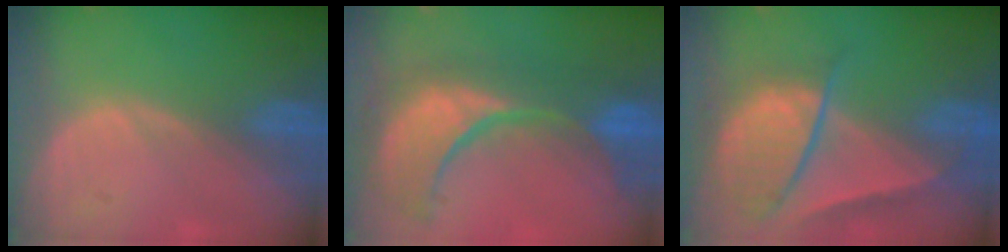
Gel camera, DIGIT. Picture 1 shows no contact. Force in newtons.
{"total": 12.6, "press": 11.2, "slide": 5.7}
{"total": 9.6, "press": 8.1, "slide": 5.1}